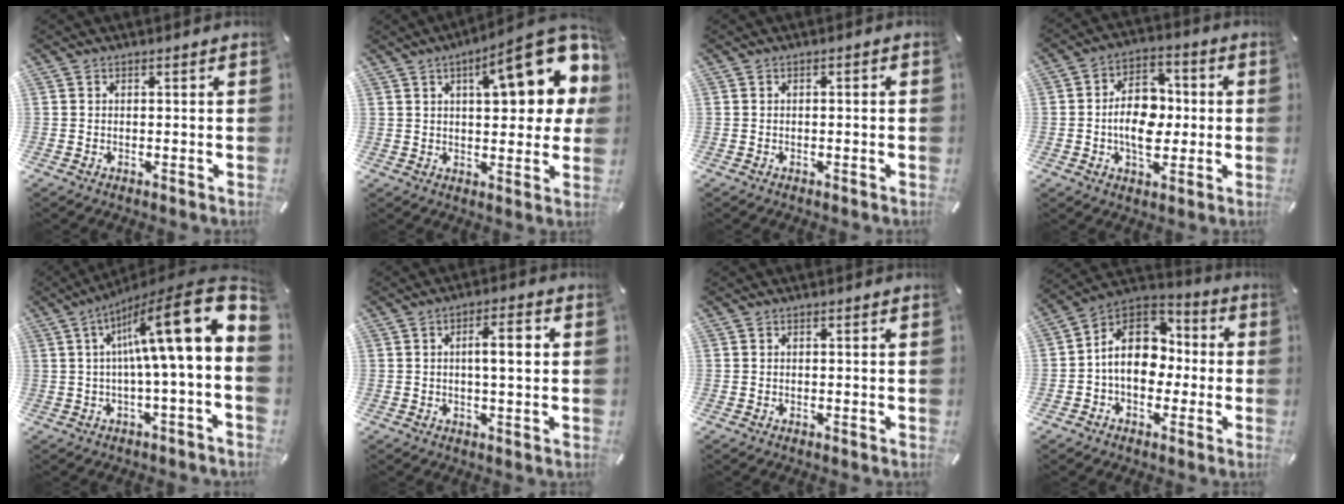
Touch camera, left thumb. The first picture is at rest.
{"total": 20.3, "force": [7.8, 7.6, 17.2], "torque": [-0.222, -0.037, 0.116]}
{"total": 1.0, "force": [-0.6, 0.3, 0.7], "torque": [-0.013, 0.000, -0.010]}
{"total": 12.1, "force": [-1.3, 8.5, 8.5], "torque": [-0.153, 0.013, -0.024]}
{"total": 20.3, "force": [6.2, 2.9, 19.1], "torque": [-0.309, -0.056, 0.090]}
{"total": 6.9, "force": [0.9, 1.9, 6.6], "torque": [-0.108, 0.004, 0.007]}
{"total": 0.0}
{"total": 13.2, "force": [-0.7, 10.5, 8.0], "torque": [-0.150, 0.010, -0.013]}